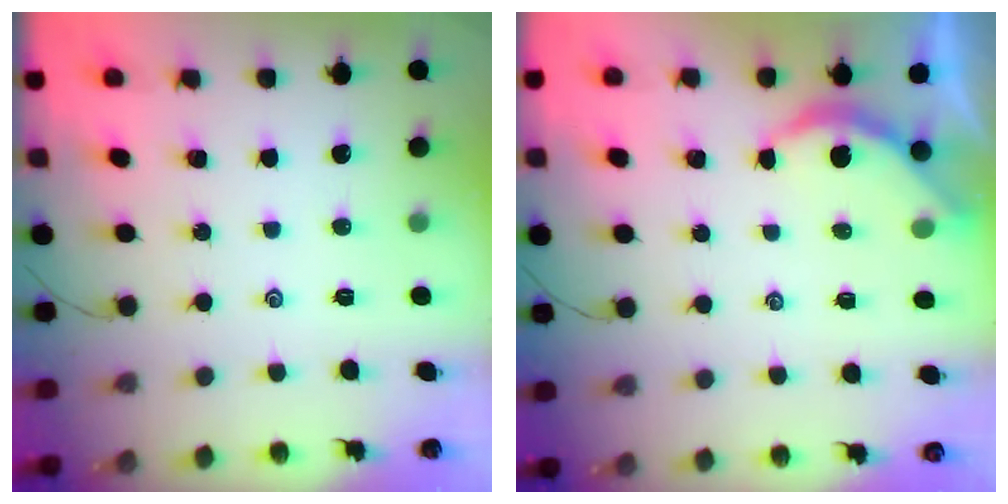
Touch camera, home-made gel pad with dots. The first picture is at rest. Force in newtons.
{"total": 3.6, "press": 3.6, "slide": 0.4}